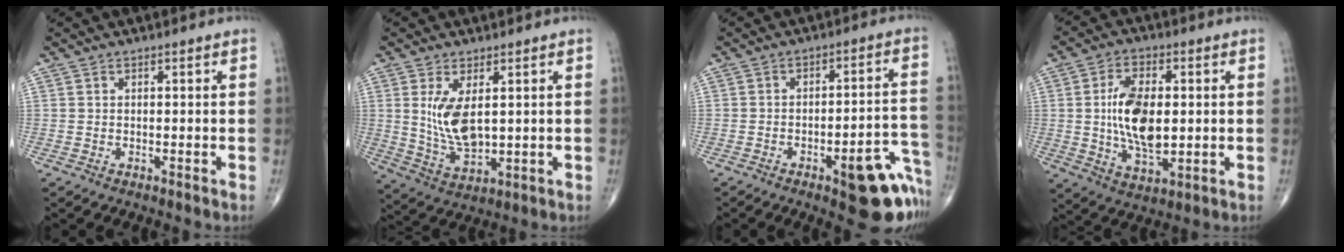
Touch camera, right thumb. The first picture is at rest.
{"total": 6.9, "force": [1.3, 3.3, 5.9], "torque": [-0.108, -0.015, 0.035]}
{"total": 14.4, "force": [-7.4, 4.4, 11.5], "torque": [-0.082, 0.059, -0.084]}
{"total": 12.9, "force": [0.7, 6.8, 10.9], "torque": [-0.189, -0.007, 0.017]}